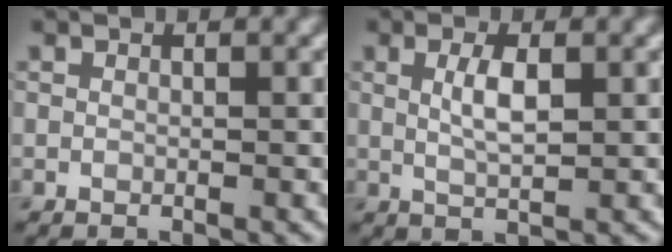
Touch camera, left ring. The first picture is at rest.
{"total": 2.5, "force": [0.5, 0.7, 2.4], "torque": [-0.049, 0.002, 0.011]}